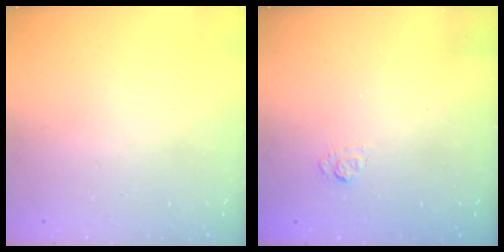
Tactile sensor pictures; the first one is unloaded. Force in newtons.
{"total": 2.7, "press": 2.3, "slide": 1.5}